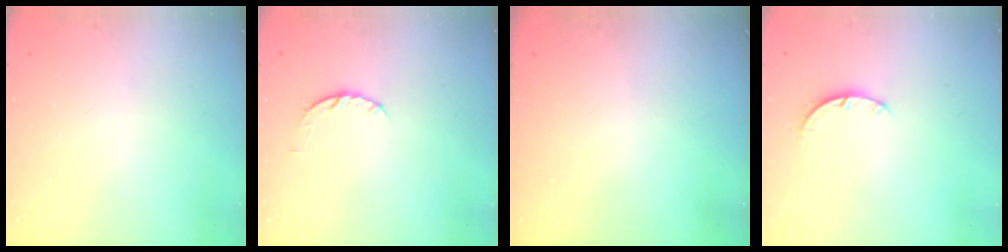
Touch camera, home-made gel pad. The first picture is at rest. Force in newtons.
{"total": 4.1, "press": 4.1, "slide": 0.6}
{"total": 0.0}
{"total": 2.9, "press": 2.9, "slide": 0.4}